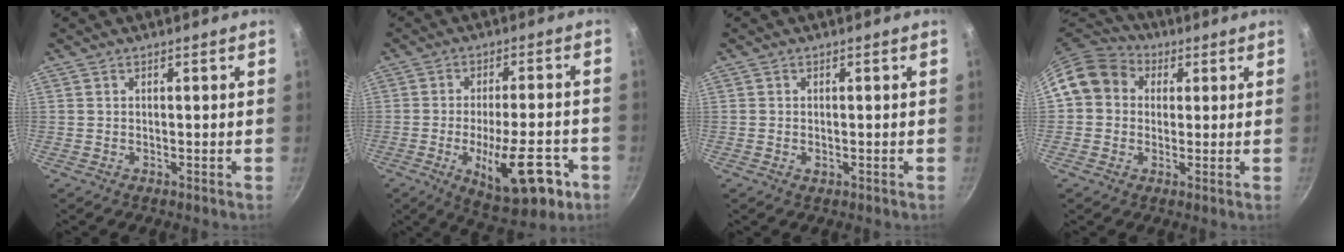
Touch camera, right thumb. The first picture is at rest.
{"total": 15.8, "force": [-5.9, 5.9, 13.4], "torque": [-0.175, 0.015, -0.078]}
{"total": 1.0, "force": [-0.4, 0.5, 0.7], "torque": [-0.014, 0.000, -0.009]}
{"total": 10.5, "force": [2.3, 9.0, 4.9], "torque": [-0.060, 0.022, 0.020]}